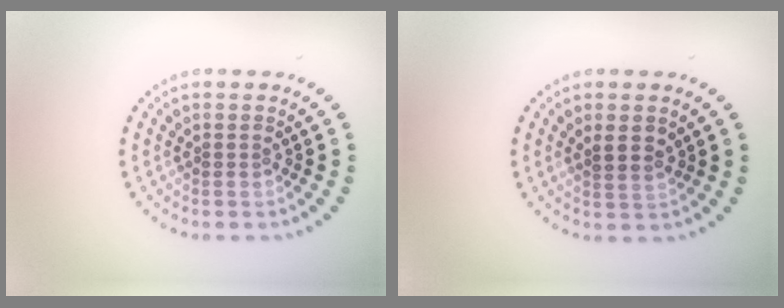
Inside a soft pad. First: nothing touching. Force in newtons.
{"total": 1.4, "press": 1.2, "slide": 0.6}